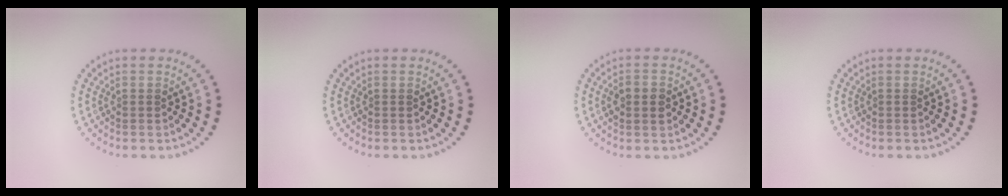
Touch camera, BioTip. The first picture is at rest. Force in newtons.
{"total": 0.0}
{"total": 2.0, "press": 2.0, "slide": 0.0}
{"total": 0.0}